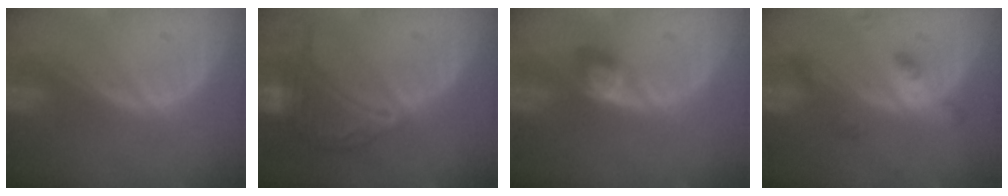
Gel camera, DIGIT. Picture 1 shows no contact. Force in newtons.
{"total": 8.8, "press": 8.8, "slide": 0.3}
{"total": 2.7, "press": 2.7, "slide": 0.0}
{"total": 4.5, "press": 4.1, "slide": 1.8}